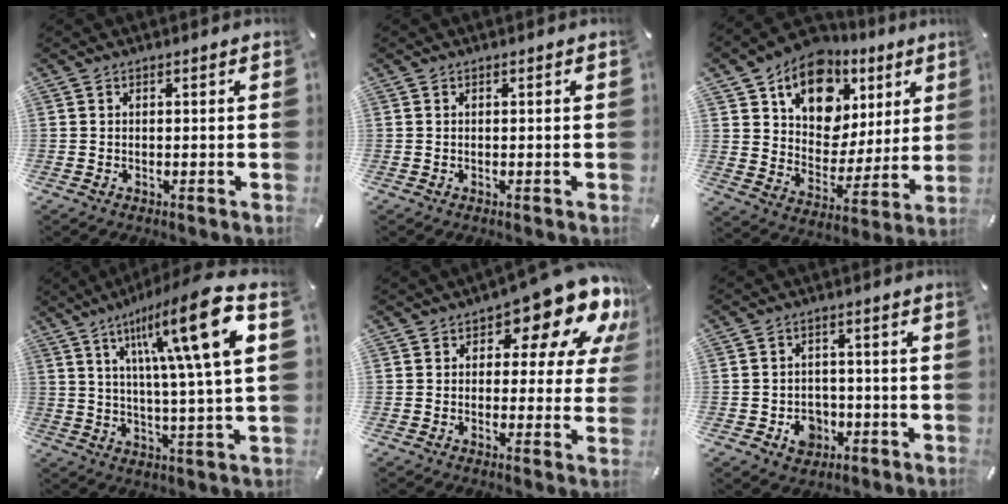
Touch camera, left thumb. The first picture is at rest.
{"total": 0.0}
{"total": 14.5, "force": [7.6, 10.7, 6.2], "torque": [-0.096, -0.045, 0.136]}
{"total": 19.5, "force": [7.8, 2.6, 17.7], "torque": [-0.292, -0.035, 0.100]}
{"total": 15.0, "force": [9.6, 6.8, 9.4], "torque": [-0.120, -0.073, 0.156]}
{"total": 6.9, "force": [-2.3, 5.9, 2.7], "torque": [-0.036, 0.015, -0.037]}